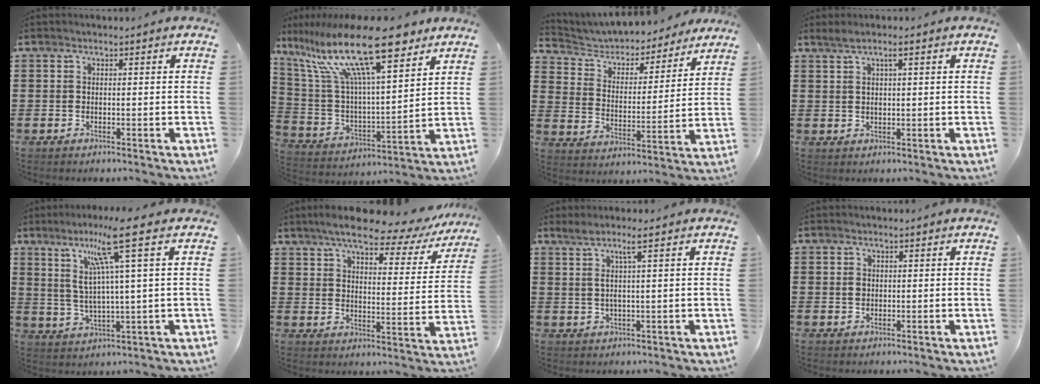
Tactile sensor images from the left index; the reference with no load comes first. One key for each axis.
{"total": 18.5, "fx": 12.6, "fy": 4.1, "fz": 13.0, "tx": -0.283, "ty": -0.064, "tz": 0.214}
{"total": 4.6, "fx": 4.3, "fy": 1.4, "fz": 0.8, "tx": -0.042, "ty": -0.029, "tz": 0.067}
{"total": 2.2, "fx": 0.8, "fy": 0.6, "fz": 1.9, "tx": -0.038, "ty": 0.005, "tz": 0.012}
{"total": 9.9, "fx": 5.2, "fy": -0.5, "fz": 8.4, "tx": -0.167, "ty": -0.007, "tz": 0.082}
{"total": 8.0, "fx": 6.9, "fy": 1.2, "fz": 3.8, "tx": -0.088, "ty": -0.039, "tz": 0.115}
{"total": 3.1, "fx": 1.0, "fy": -0.4, "fz": 2.9, "tx": -0.058, "ty": -0.003, "tz": 0.014}
{"total": 1.1, "fx": 0.2, "fy": 0.8, "fz": 0.7, "tx": -0.017, "ty": 0.005, "tz": 0.004}